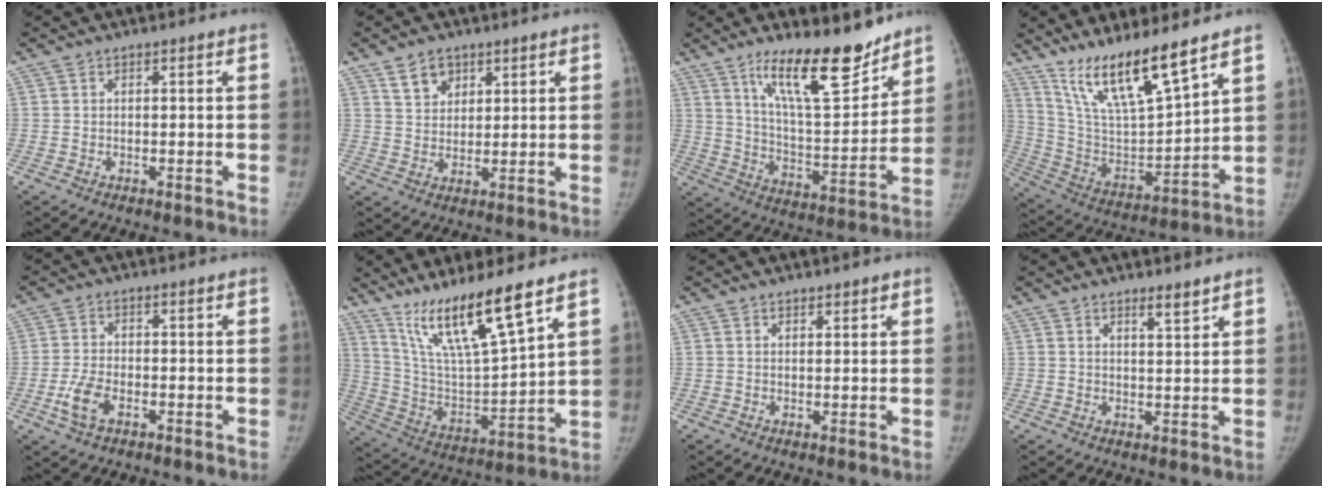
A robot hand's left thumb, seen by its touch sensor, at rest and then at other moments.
{"total": 5.3, "force": [3.3, 3.7, 1.9], "torque": [-0.009, -0.023, 0.063]}
{"total": 17.6, "force": [12.8, 4.8, 11.1], "torque": [-0.140, -0.093, 0.219]}
{"total": 16.7, "force": [12.5, 2.7, 10.7], "torque": [-0.177, -0.069, 0.246]}
{"total": 5.1, "force": [-2.2, 2.7, 3.7], "torque": [-0.083, 0.008, -0.041]}
{"total": 17.2, "force": [12.0, 1.9, 12.1], "torque": [-0.206, -0.066, 0.235]}
{"total": 1.3, "force": [1.1, 0.6, 0.5], "torque": [0.003, -0.006, 0.015]}
{"total": 2.5, "force": [2.1, 0.2, 1.4], "torque": [-0.020, -0.020, 0.035]}